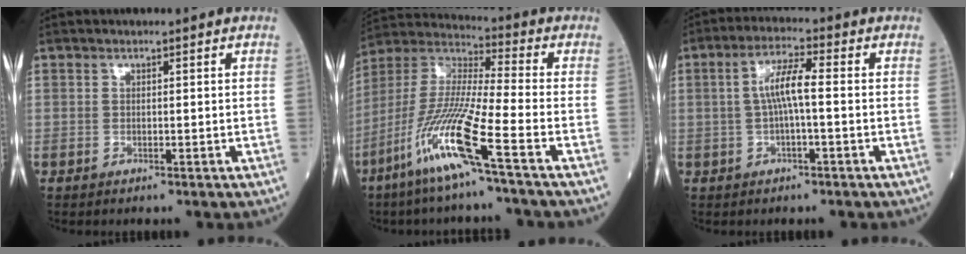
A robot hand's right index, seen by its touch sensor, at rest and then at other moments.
{"total": 14.0, "force": [-7.3, -0.8, 11.9], "torque": [-0.255, -0.026, -0.151]}
{"total": 5.5, "force": [-0.1, 0.7, 5.5], "torque": [-0.107, 0.016, -0.003]}